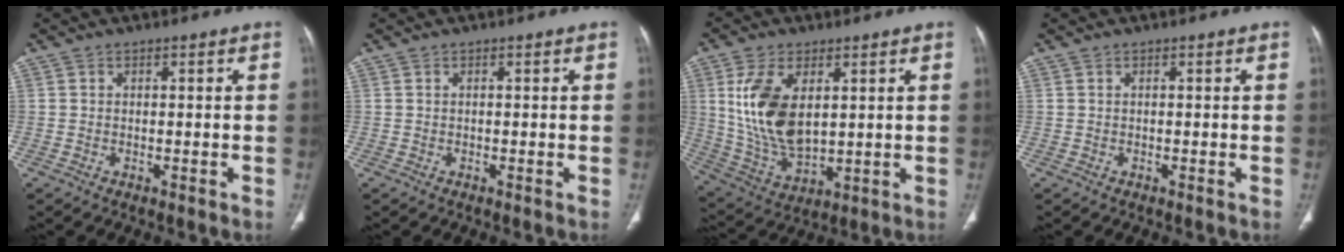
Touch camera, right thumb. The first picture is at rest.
{"total": 0.0}
{"total": 14.4, "force": [3.4, 8.0, 11.5], "torque": [-0.220, -0.019, 0.079]}
{"total": 0.0}